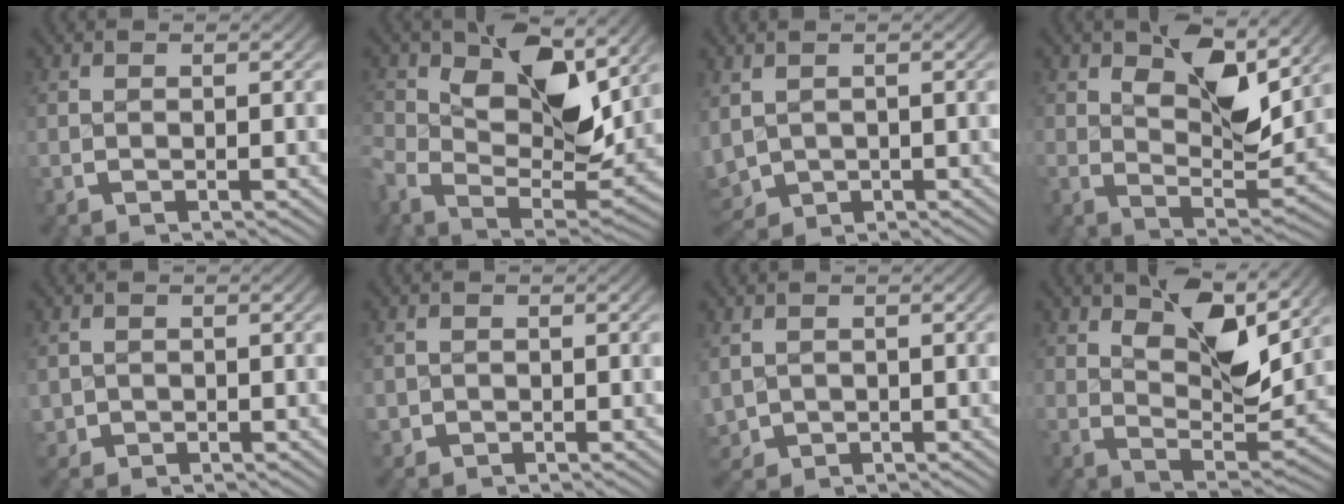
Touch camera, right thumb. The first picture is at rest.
{"total": 9.4, "force": [1.0, 5.2, 7.8], "torque": [-0.160, -0.027, 0.023]}
{"total": 5.6, "force": [-0.9, 4.8, 2.8], "torque": [-0.082, -0.033, 0.005]}
{"total": 6.8, "force": [2.0, 3.0, 5.7], "torque": [-0.114, -0.022, 0.040]}
{"total": 1.9, "force": [-0.2, 1.9, 0.3], "torque": [-0.014, -0.014, 0.003]}
{"total": 1.6, "force": [-0.3, 1.5, 0.1], "torque": [-0.007, -0.009, -0.002]}
{"total": 3.2, "force": [-0.2, 2.9, 1.2], "torque": [-0.044, -0.022, 0.012]}
{"total": 7.5, "force": [2.6, 3.0, 6.3], "torque": [-0.125, -0.021, 0.052]}